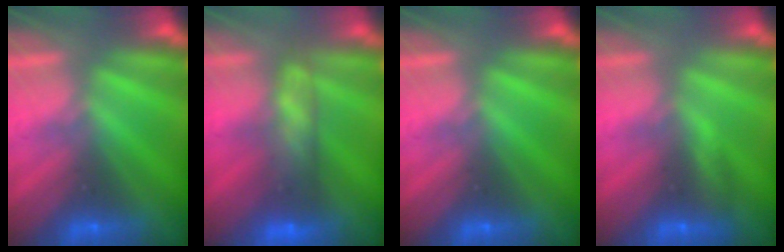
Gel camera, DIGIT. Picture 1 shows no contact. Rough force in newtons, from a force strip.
{"total": 9.1}
{"total": 0.0}
{"total": 3.1}